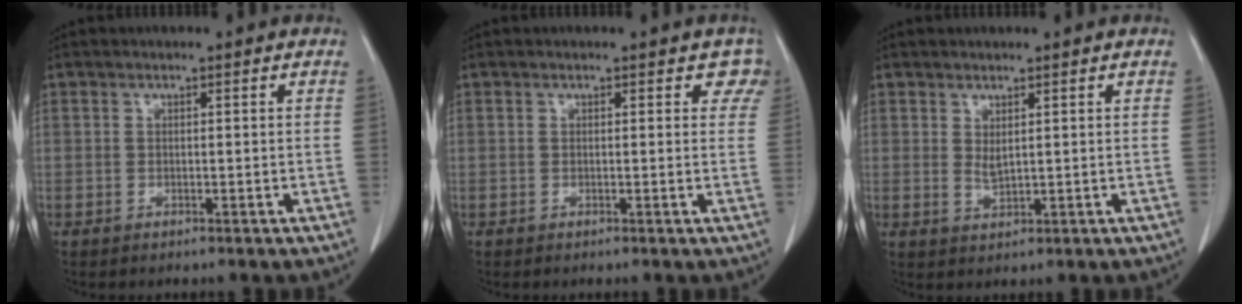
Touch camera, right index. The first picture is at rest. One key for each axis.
{"total": 2.9, "fx": 2.1, "fy": 1.8, "fz": 0.7, "tx": 0.020, "ty": -0.003, "tz": 0.002}
{"total": 1.6, "fx": 0.7, "fy": 0.5, "fz": 1.4, "tx": -0.029, "ty": -0.005, "tz": 0.020}